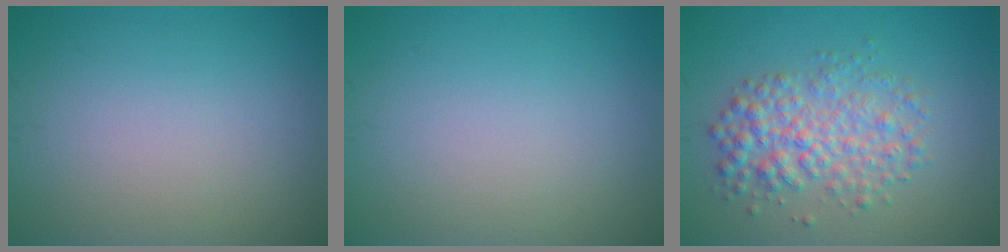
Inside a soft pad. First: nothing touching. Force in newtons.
{"total": 0.0}
{"total": 4.6, "press": 4.6, "slide": 0.0}